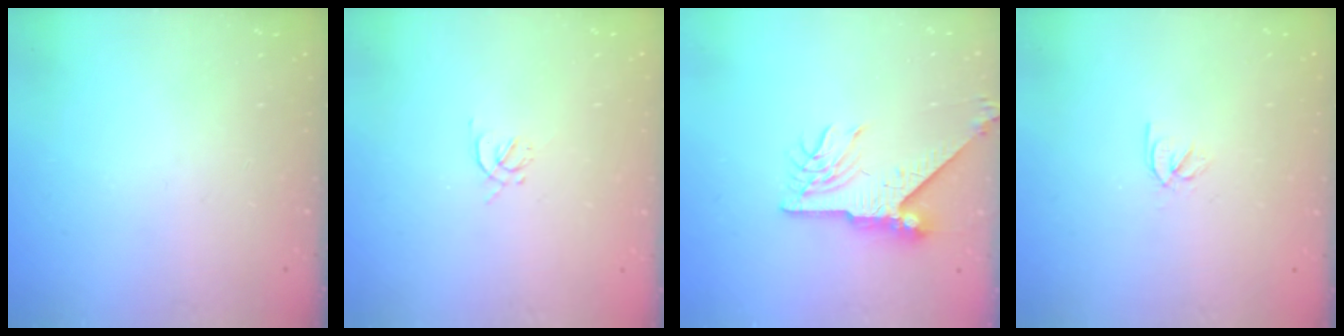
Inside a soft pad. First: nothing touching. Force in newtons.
{"total": 1.2, "press": 1.2, "slide": 0.4}
{"total": 9.9, "press": 9.8, "slide": 1.1}
{"total": 2.4, "press": 2.3, "slide": 0.7}